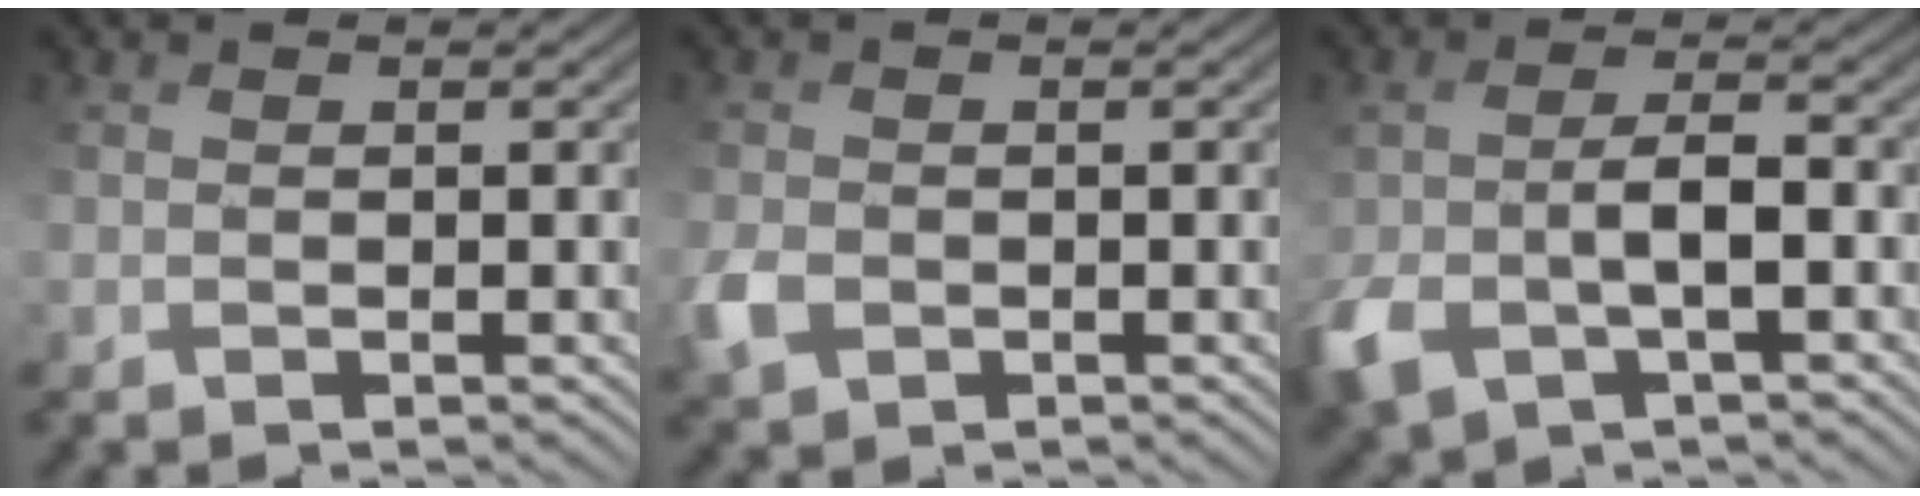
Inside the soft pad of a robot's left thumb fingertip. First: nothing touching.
{"total": 2.2, "force": [-0.6, 1.8, 1.1], "torque": [-0.032, 0.000, -0.015]}
{"total": 5.8, "force": [-1.8, 3.0, 4.7], "torque": [-0.093, 0.002, -0.030]}